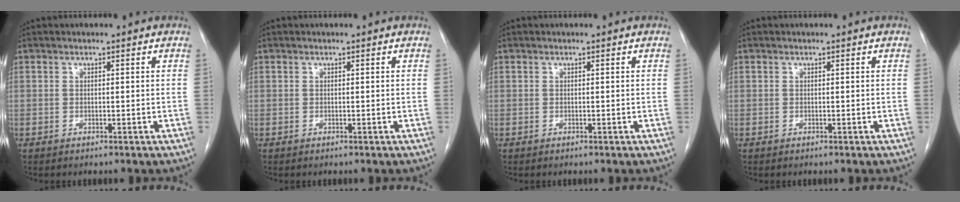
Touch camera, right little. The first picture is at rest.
{"total": 0.0}
{"total": 0.0}
{"total": 0.0}